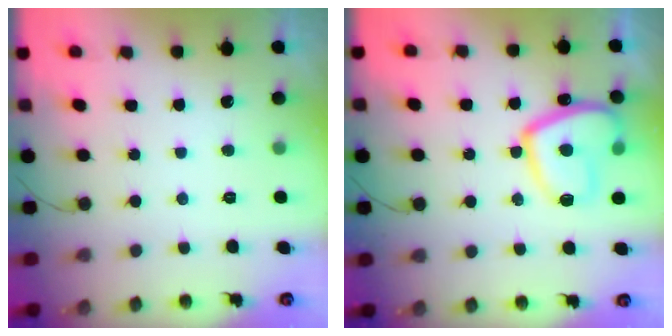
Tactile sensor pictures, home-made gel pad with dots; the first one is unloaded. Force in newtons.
{"total": 15.0, "press": 14.9, "slide": 1.6}